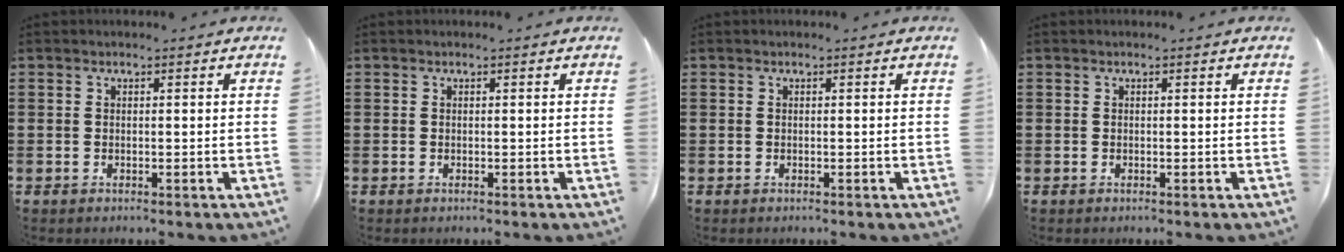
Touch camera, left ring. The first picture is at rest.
{"total": 0.0}
{"total": 0.0}
{"total": 0.0}